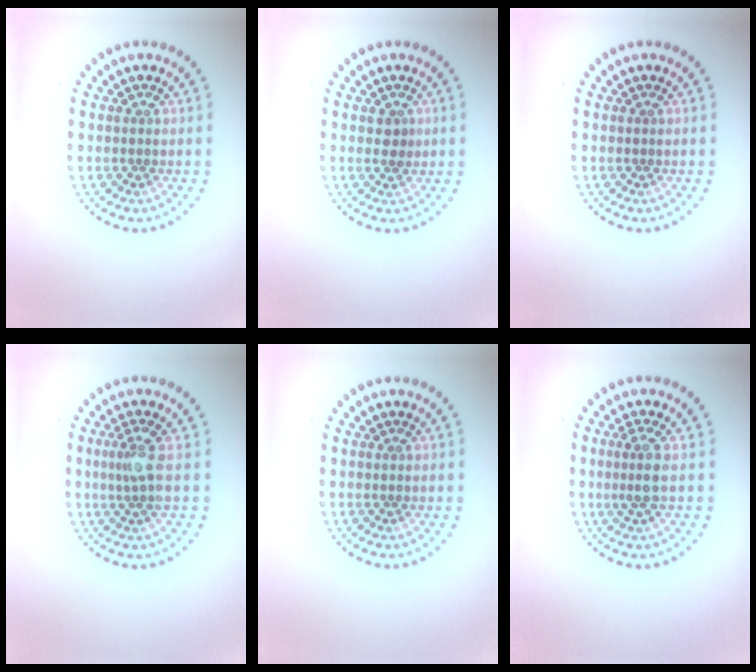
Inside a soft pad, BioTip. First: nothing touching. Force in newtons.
{"total": 1.1, "press": 1.1, "slide": 0.2}
{"total": 0.0}
{"total": 2.0, "press": 1.6, "slide": 1.3}
{"total": 0.0}
{"total": 2.0, "press": 1.7, "slide": 1.2}